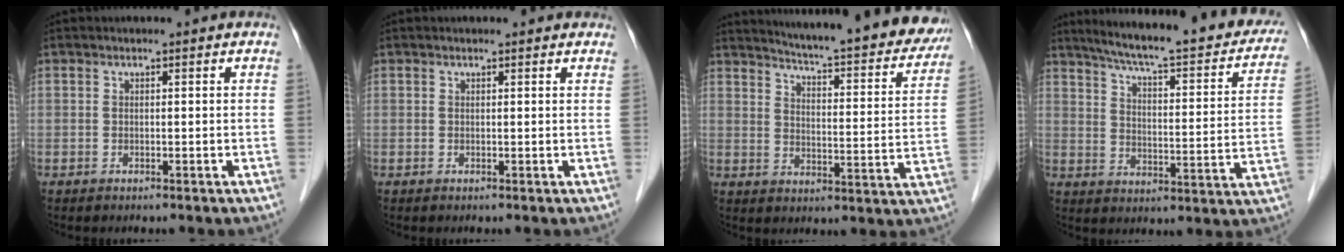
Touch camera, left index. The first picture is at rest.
{"total": 1.5, "force": [1.4, 0.3, 0.4], "torque": [-0.011, 0.000, 0.007]}
{"total": 24.7, "force": [22.5, 2.8, 9.9], "torque": [-0.139, -0.073, 0.270]}
{"total": 25.2, "force": [21.0, 3.9, 13.5], "torque": [-0.190, -0.026, 0.262]}